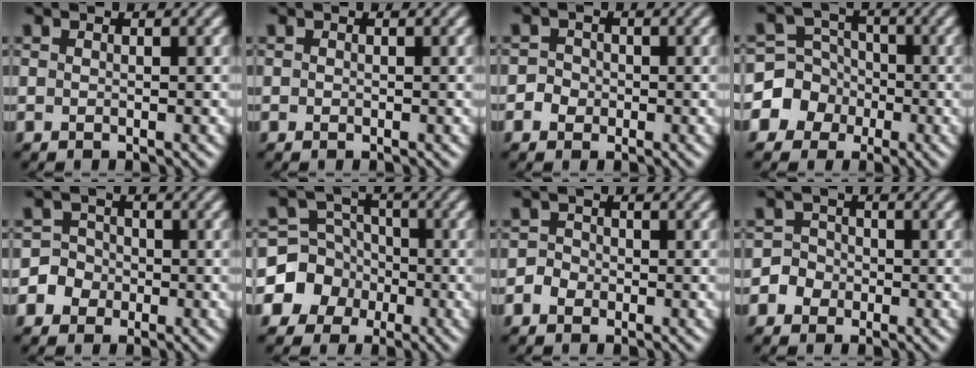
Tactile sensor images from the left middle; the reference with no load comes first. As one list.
[{"total": 0.0}, {"total": 1.5, "force": [-0.5, 1.4, 0.1], "torque": [0.008, 0.008, -0.011]}, {"total": 4.6, "force": [-1.6, 4.3, 0.3], "torque": [0.012, 0.016, -0.057]}, {"total": 2.9, "force": [-1.1, 2.7, 0.1], "torque": [0.019, 0.012, -0.026]}, {"total": 5.4, "force": [-1.9, 5.1, 0.5], "torque": [0.007, 0.016, -0.063]}, {"total": 1.4, "force": [-0.7, 1.1, 0.1], "torque": [-0.001, 0.010, -0.017]}, {"total": 2.2, "force": [-1.0, 2.0, 0.0], "torque": [0.011, 0.012, -0.021]}]